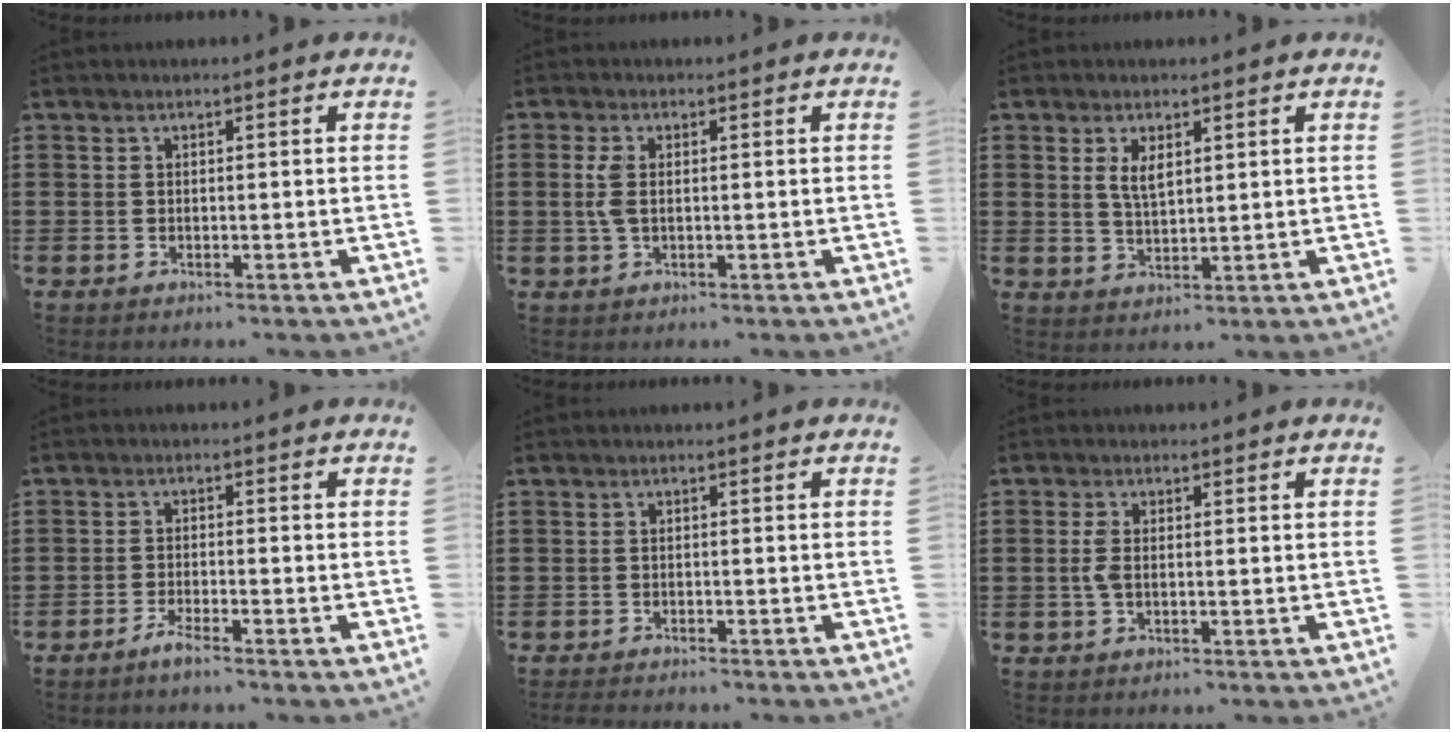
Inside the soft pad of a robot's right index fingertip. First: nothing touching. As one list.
[{"total": 3.3, "force": [0.2, 1.5, 2.9], "torque": [-0.074, 0.000, -0.003]}, {"total": 3.1, "force": [1.4, 1.2, 2.5], "torque": [-0.053, 0.003, 0.024]}, {"total": 2.1, "force": [-1.8, -0.2, 1.0], "torque": [-0.025, -0.004, -0.035]}, {"total": 1.3, "force": [-1.3, 0.1, 0.0], "torque": [-0.004, 0.000, -0.028]}, {"total": 2.5, "force": [-0.2, 1.0, 2.3], "torque": [-0.059, -0.005, -0.009]}]